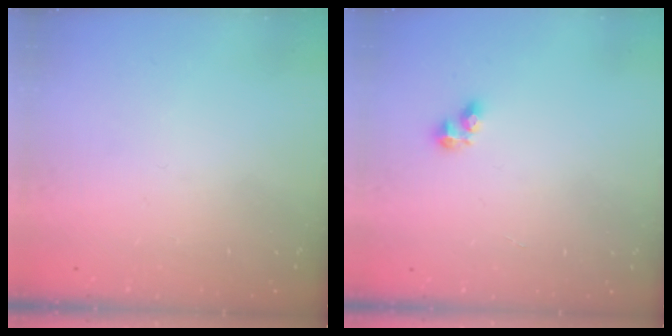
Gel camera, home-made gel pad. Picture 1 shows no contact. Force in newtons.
{"total": 3.4, "press": 3.4, "slide": 0.5}